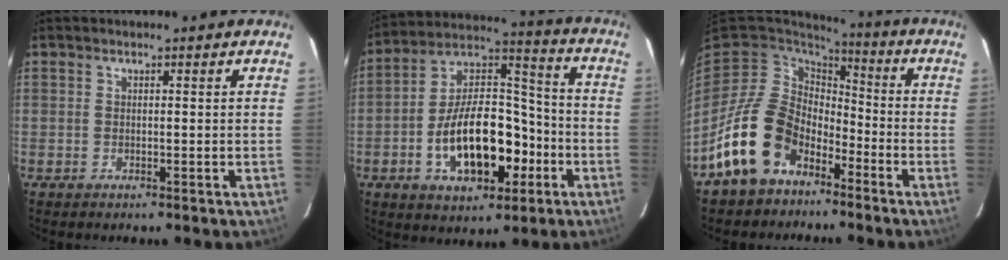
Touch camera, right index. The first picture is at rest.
{"total": 18.9, "force": [-6.5, 9.9, 14.7], "torque": [-0.265, 0.030, -0.095]}
{"total": 15.1, "force": [-8.8, 10.3, 6.7], "torque": [-0.147, 0.018, -0.143]}